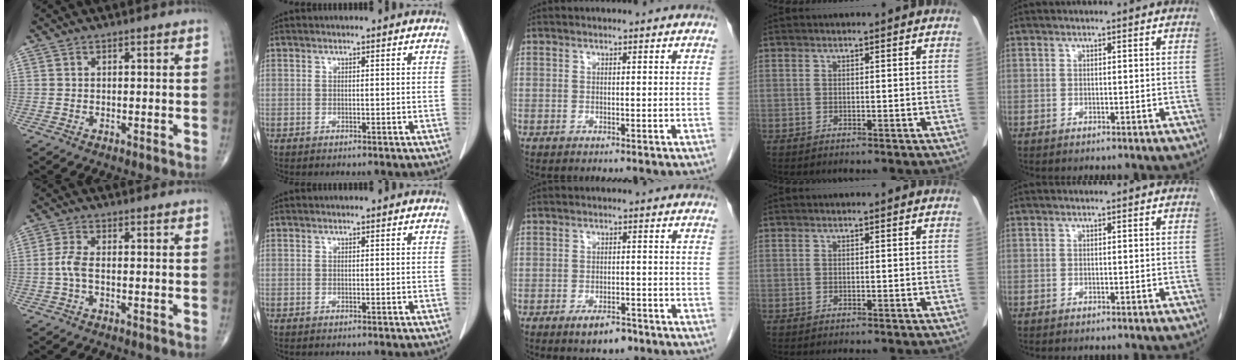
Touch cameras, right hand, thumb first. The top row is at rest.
{"thumb": {"total": 3.0, "force": [-0.6, 1.1, 2.7], "torque": [-0.067, 0.002, -0.016]}, "middle": {"total": 4.1, "force": [-2.7, 1.7, 2.6], "torque": [-0.043, 0.000, -0.037]}}